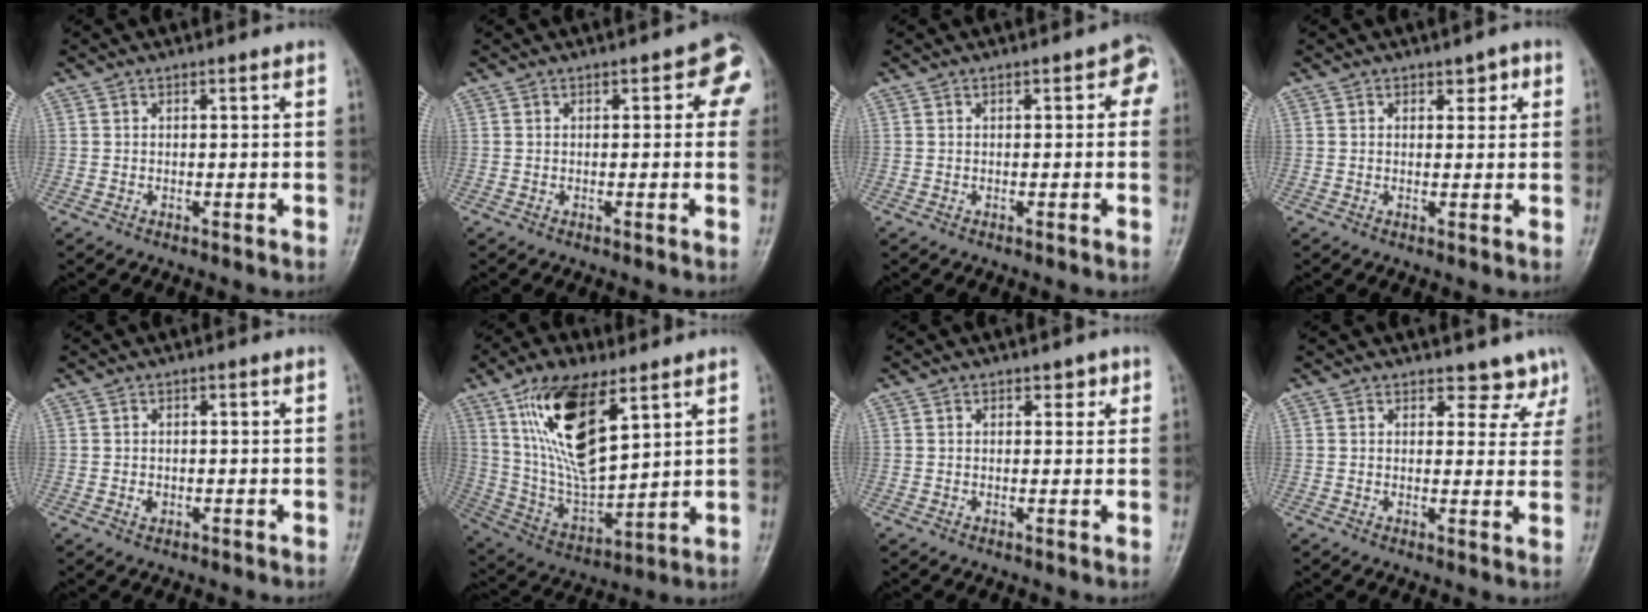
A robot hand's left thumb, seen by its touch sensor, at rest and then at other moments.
{"total": 6.8, "force": [1.7, 2.3, 6.1], "torque": [-0.057, 0.009, 0.010]}
{"total": 3.0, "force": [0.3, 1.8, 2.4], "torque": [-0.005, 0.008, -0.008]}
{"total": 2.6, "force": [1.2, 1.7, 1.5], "torque": [0.002, -0.002, 0.014]}
{"total": 1.5, "force": [-0.5, 1.1, 0.8], "torque": [-0.011, 0.003, -0.008]}
{"total": 18.9, "force": [8.9, 8.1, 14.6], "torque": [-0.251, -0.037, 0.177]}
{"total": 2.1, "force": [1.1, 1.5, 1.0], "torque": [0.009, -0.002, 0.010]}
{"total": 5.2, "force": [4.3, 2.7, 0.6], "torque": [0.028, -0.028, 0.040]}